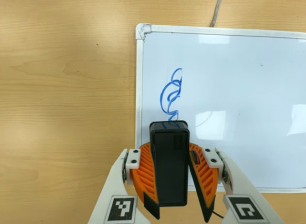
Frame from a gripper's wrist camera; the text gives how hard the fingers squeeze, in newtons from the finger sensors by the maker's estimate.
{"total": 10.7, "left": 10.4, "right": 10.9}